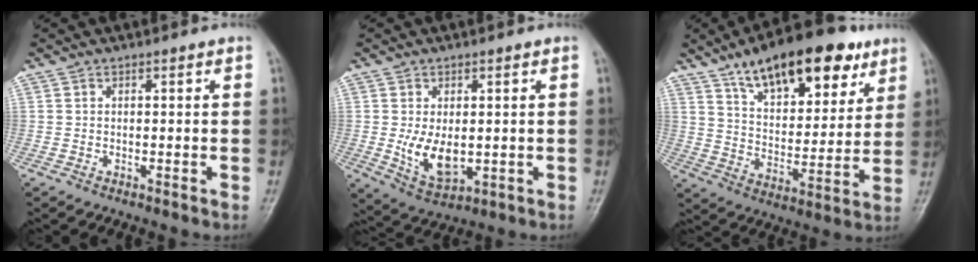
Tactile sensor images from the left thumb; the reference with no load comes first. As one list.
[{"total": 7.8, "force": [-0.4, 4.6, 6.2], "torque": [-0.097, -0.018, 0.006]}, {"total": 21.5, "force": [13.1, 9.6, 14.1], "torque": [-0.179, -0.039, 0.215]}]